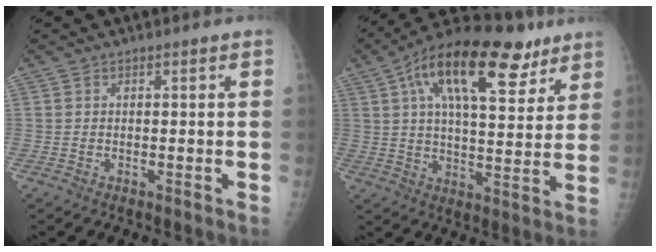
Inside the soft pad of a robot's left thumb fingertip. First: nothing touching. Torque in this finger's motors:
{"motor_torque": [0.41, 0.49, 1.64, -1.13, 0.30]}